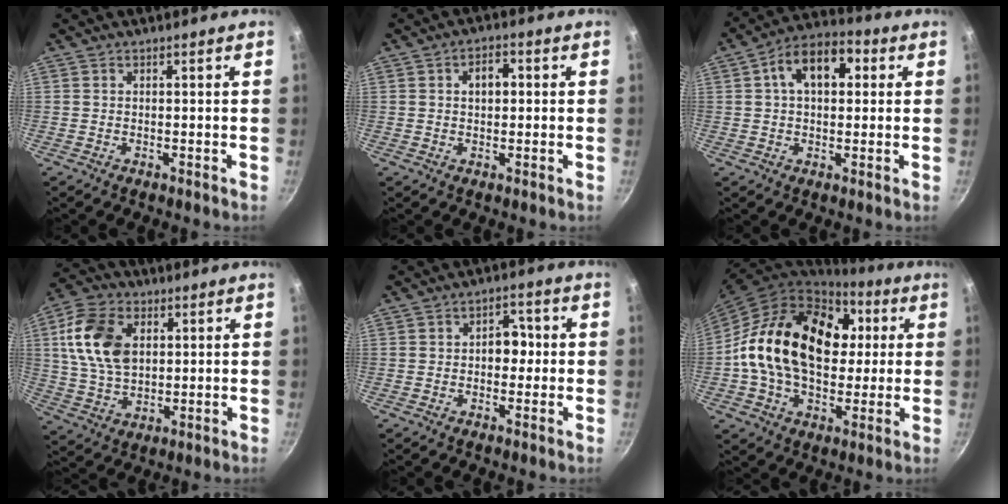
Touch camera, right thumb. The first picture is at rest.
{"total": 4.2, "force": [0.7, 2.6, 3.2], "torque": [-0.031, 0.014, 0.009]}
{"total": 11.8, "force": [2.9, 7.3, 8.7], "torque": [-0.104, 0.024, 0.031]}
{"total": 14.2, "force": [3.5, 9.5, 9.9], "torque": [-0.174, -0.001, 0.065]}
{"total": 5.0, "force": [-0.1, 3.8, 3.3], "torque": [-0.007, 0.013, -0.006]}
{"total": 25.6, "force": [3.4, 17.6, 18.4], "torque": [-0.289, 0.028, 0.048]}